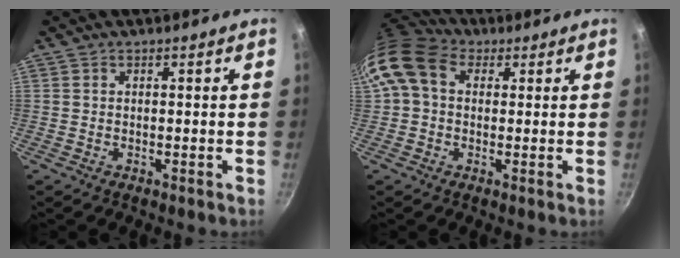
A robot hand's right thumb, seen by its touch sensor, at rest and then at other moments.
{"total": 11.8, "force": [2.7, 9.0, 7.2], "torque": [-0.135, 0.021, 0.032]}